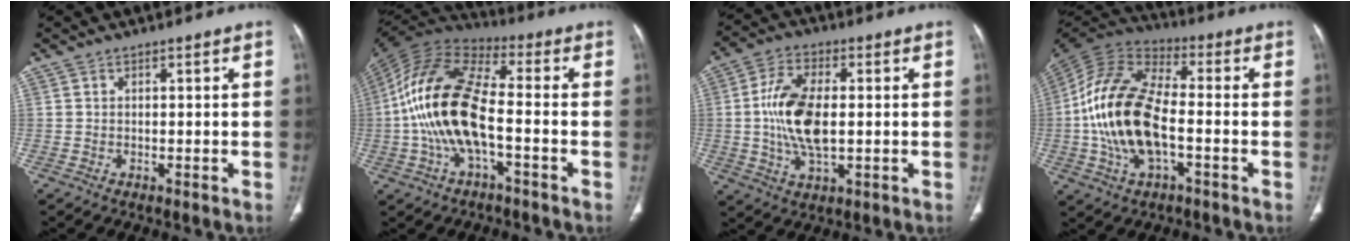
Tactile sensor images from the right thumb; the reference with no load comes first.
{"total": 17.8, "force": [-2.9, 7.7, 15.8], "torque": [-0.323, 0.037, -0.058]}
{"total": 12.1, "force": [0.1, 6.1, 10.4], "torque": [-0.211, 0.003, 0.003]}
{"total": 19.0, "force": [-3.0, 9.6, 16.1], "torque": [-0.322, 0.027, -0.058]}